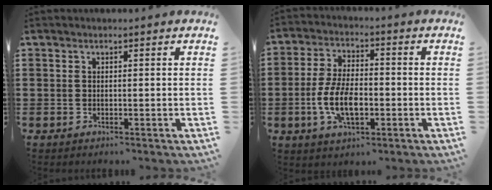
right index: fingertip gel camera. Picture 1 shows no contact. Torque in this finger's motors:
{"motor_torque": [1.07, 1.06, 0.33, 0.02]}